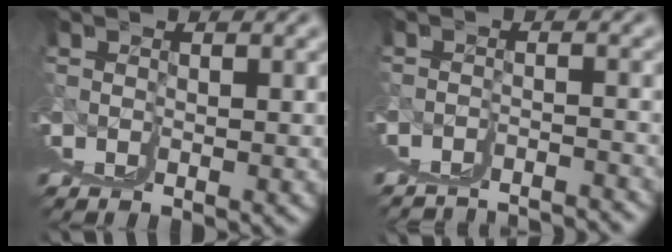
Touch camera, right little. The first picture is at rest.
{"total": 3.4, "force": [0.5, 0.4, 3.3], "torque": [-0.036, 0.011, 0.007]}